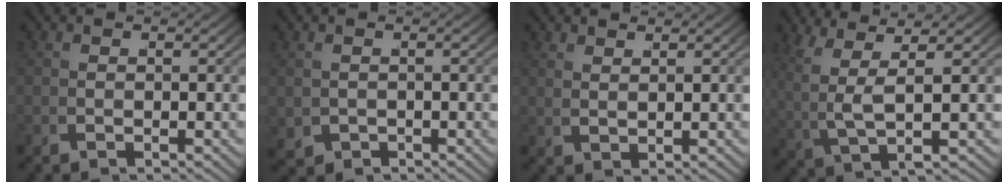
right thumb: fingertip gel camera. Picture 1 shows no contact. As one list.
[{"total": 1.9, "force": [-0.7, 1.7, 0.6], "torque": [-0.022, -0.022, 0.004]}, {"total": 1.8, "force": [1.7, -0.3, 0.3], "torque": [0.000, 0.002, 0.044]}, {"total": 6.5, "force": [3.0, 2.5, 5.2], "torque": [-0.107, 0.002, 0.058]}]